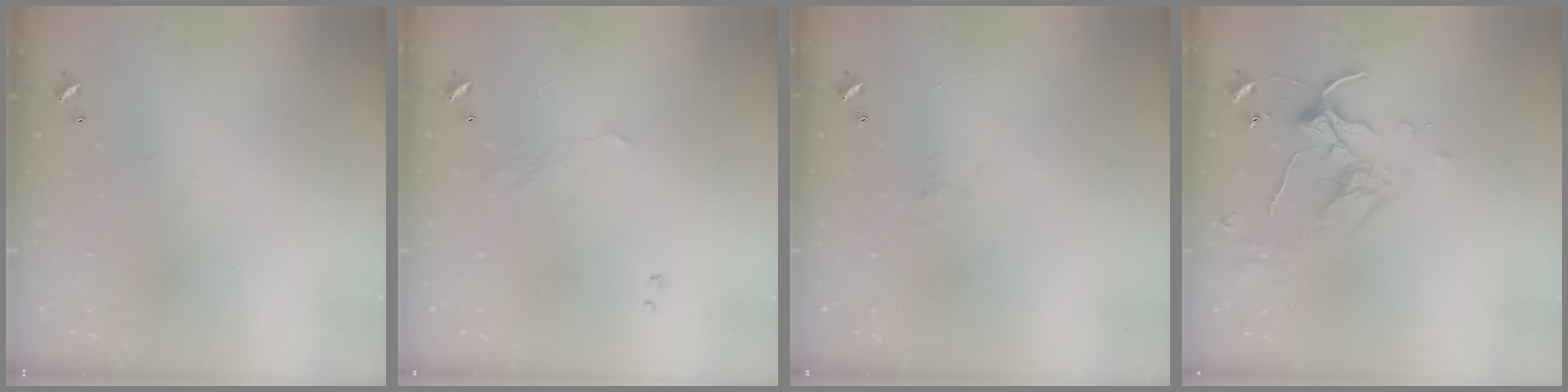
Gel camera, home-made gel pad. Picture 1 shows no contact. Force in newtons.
{"total": 0.9, "press": 0.7, "slide": 0.5}
{"total": 3.5, "press": 3.5, "slide": 0.5}
{"total": 4.0, "press": 3.9, "slide": 0.5}